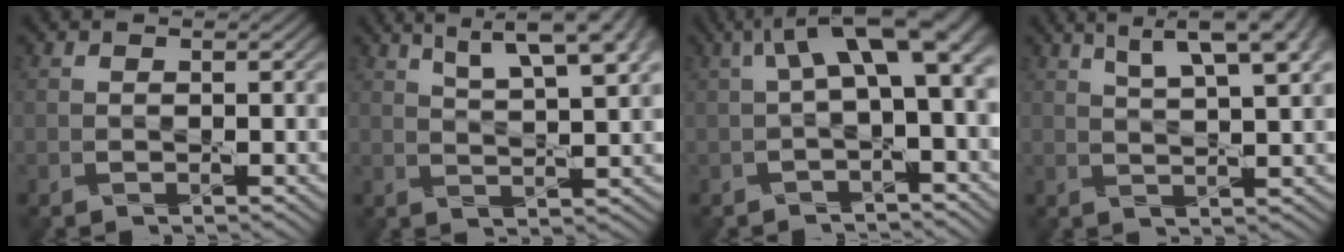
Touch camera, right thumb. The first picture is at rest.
{"total": 10.8, "force": [6.6, 3.0, 8.0], "torque": [-0.127, 0.018, 0.089]}
{"total": 7.8, "force": [1.5, 2.7, 7.2], "torque": [-0.122, 0.015, 0.023]}
{"total": 9.8, "force": [5.8, 2.6, 7.6], "torque": [-0.118, 0.021, 0.081]}